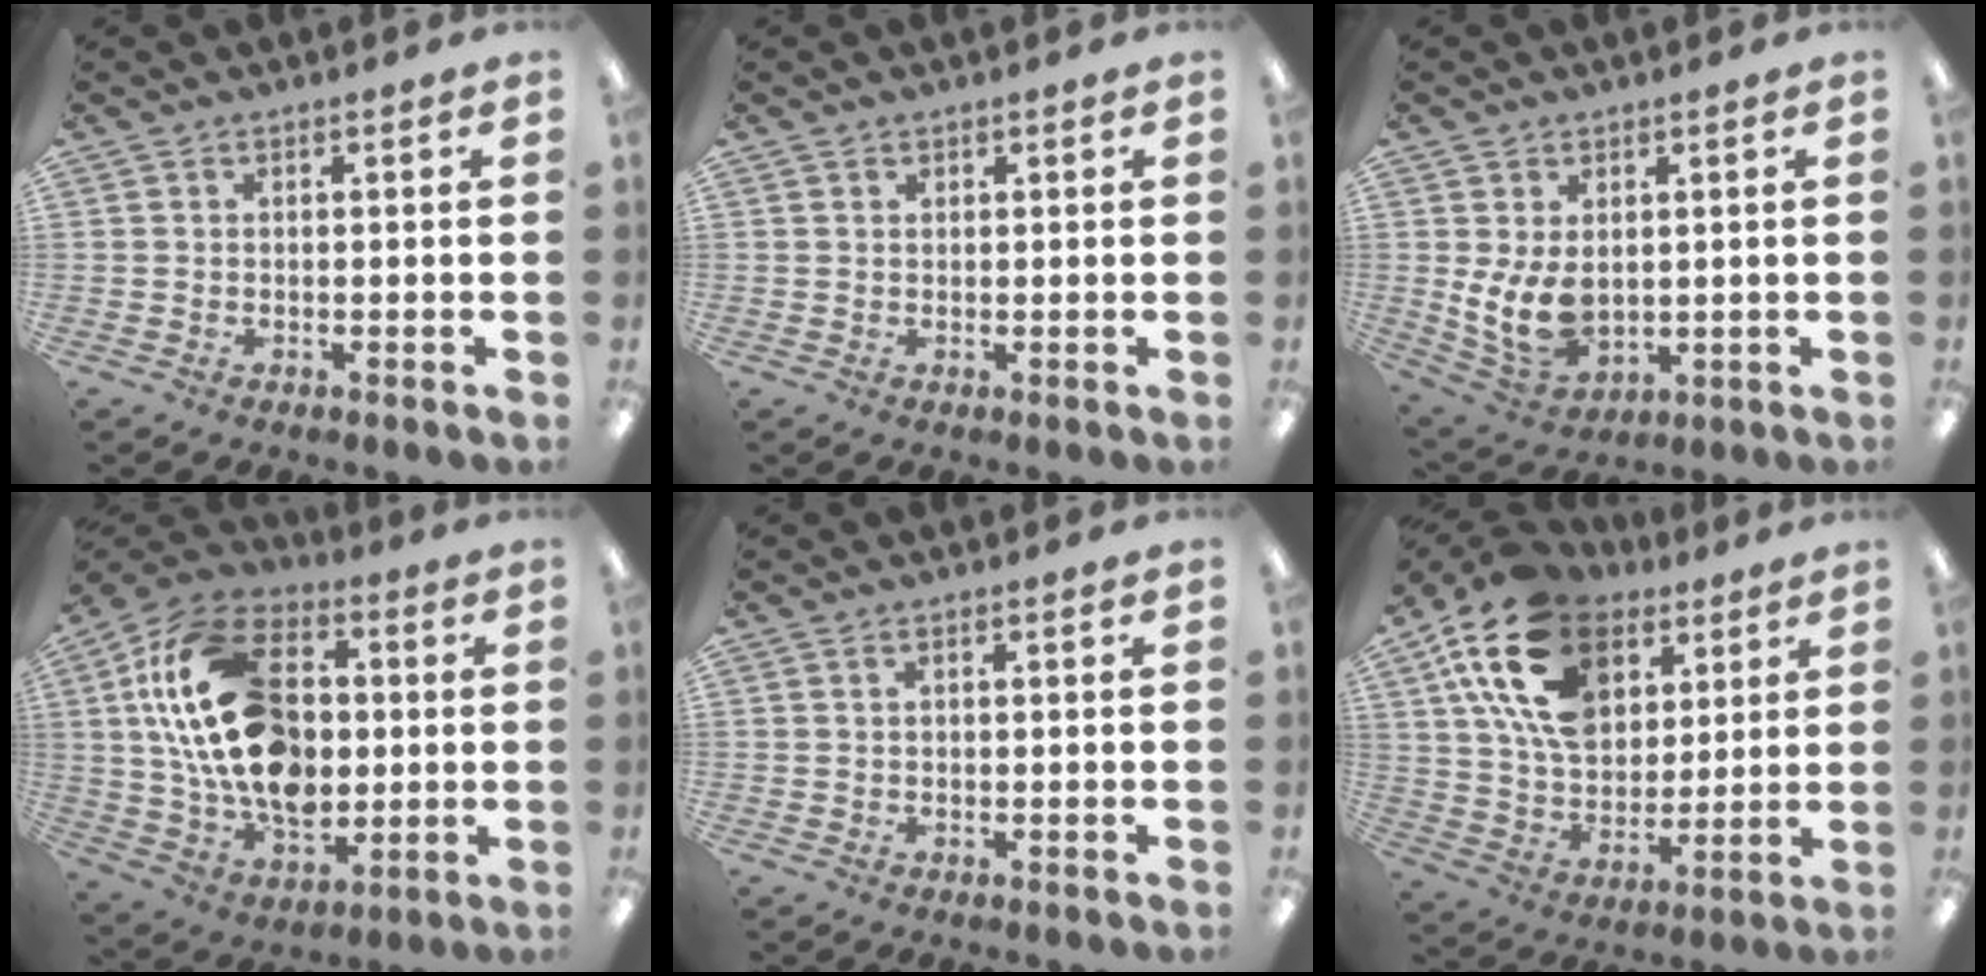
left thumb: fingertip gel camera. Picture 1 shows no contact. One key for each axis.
{"total": 0.9, "fx": 0.6, "fy": 0.7, "fz": 0.1, "tx": -0.003, "ty": 0.003, "tz": 0.011}
{"total": 9.3, "fx": 0.4, "fy": 6.3, "fz": 6.9, "tx": -0.139, "ty": -0.008, "tz": 0.011}
{"total": 23.6, "fx": 3.5, "fy": 16.2, "fz": 16.7, "tx": -0.329, "ty": -0.002, "tz": 0.066}
{"total": 0.9, "fx": 0.3, "fy": 0.5, "fz": 0.6, "tx": -0.014, "ty": 0.004, "tz": 0.006}
{"total": 20.6, "fx": 9.9, "fy": 13.7, "fz": 11.8, "tx": -0.231, "ty": -0.028, "tz": 0.181}